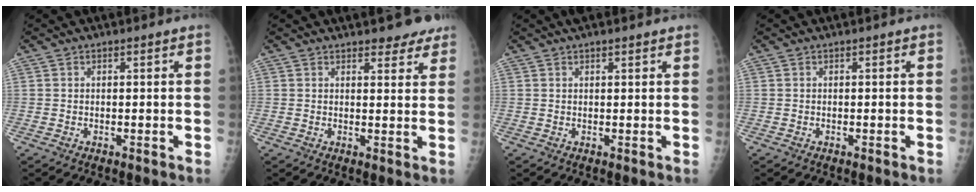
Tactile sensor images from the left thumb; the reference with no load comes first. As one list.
[{"total": 5.3, "force": [4.4, 2.0, 2.1], "torque": [0.001, -0.019, 0.050]}, {"total": 3.1, "force": [2.3, 1.0, 1.9], "torque": [-0.019, 0.008, 0.033]}, {"total": 0.0}]